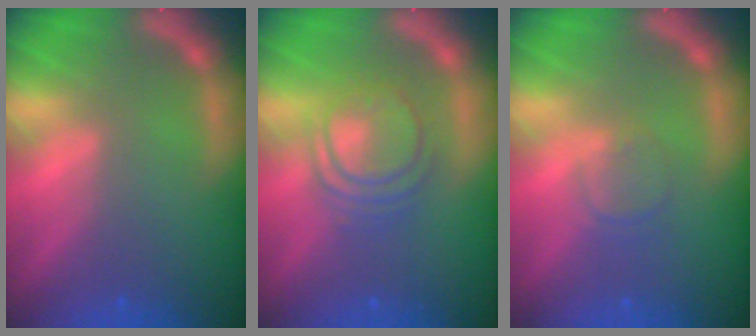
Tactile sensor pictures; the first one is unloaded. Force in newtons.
{"total": 5.6}
{"total": 1.9}